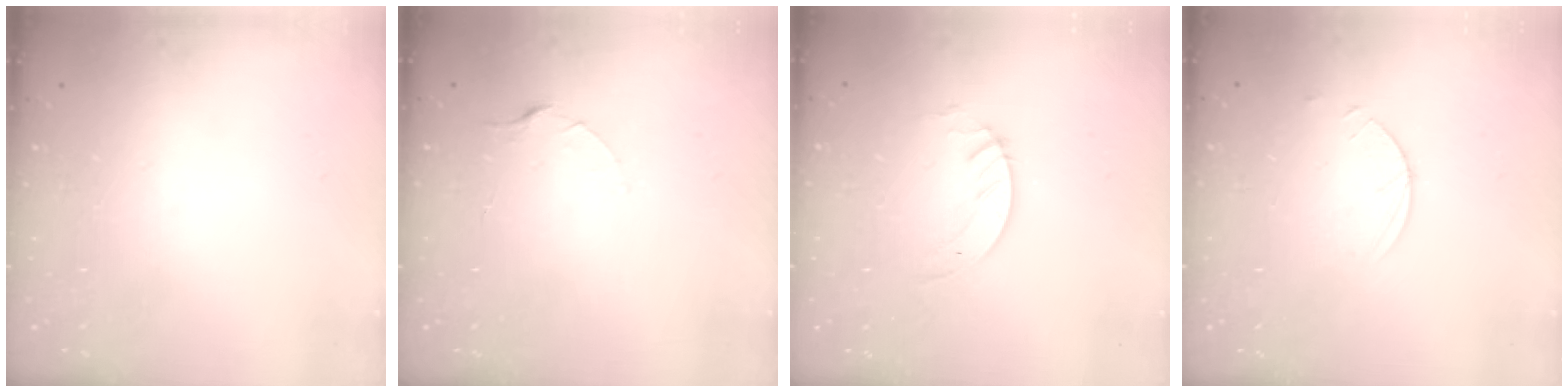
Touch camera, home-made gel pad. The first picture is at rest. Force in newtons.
{"total": 2.5, "press": 2.5, "slide": 0.3}
{"total": 3.0, "press": 3.0, "slide": 0.2}
{"total": 2.5, "press": 2.4, "slide": 0.3}